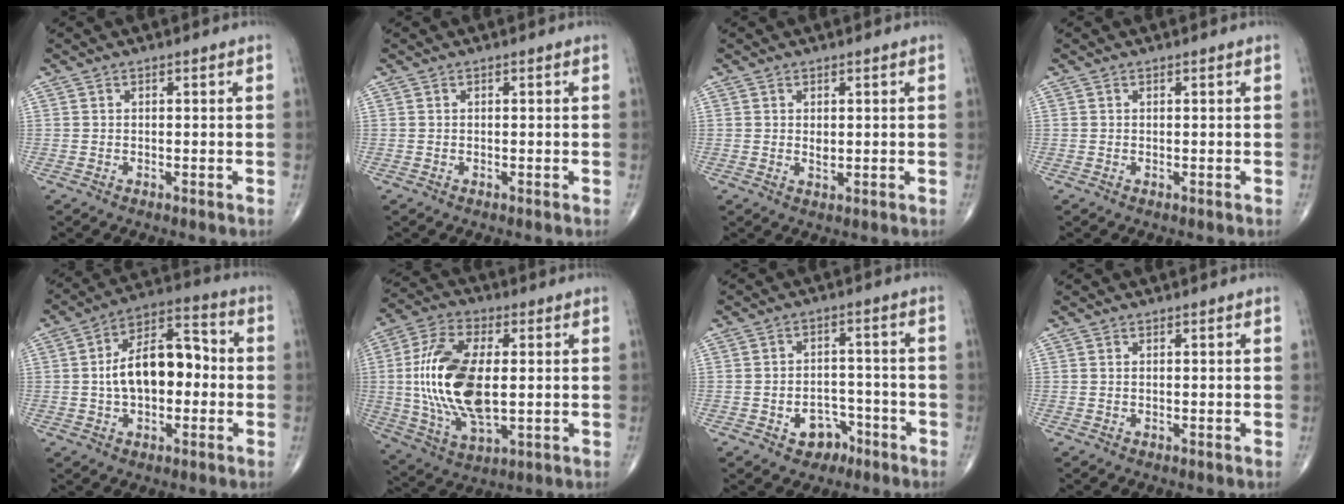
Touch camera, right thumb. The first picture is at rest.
{"total": 0.0}
{"total": 1.7, "force": [0.3, 0.9, 1.4], "torque": [-0.021, -0.005, 0.008]}
{"total": 0.8, "force": [0.2, 0.4, 0.6], "torque": [-0.012, 0.000, 0.006]}
{"total": 14.3, "force": [-0.4, 8.2, 11.7], "torque": [-0.176, 0.039, -0.016]}
{"total": 19.2, "force": [0.7, 9.4, 16.8], "torque": [-0.341, -0.006, 0.018]}
{"total": 6.1, "force": [-3.2, 4.5, 2.5], "torque": [-0.008, 0.035, -0.041]}
{"total": 0.0}